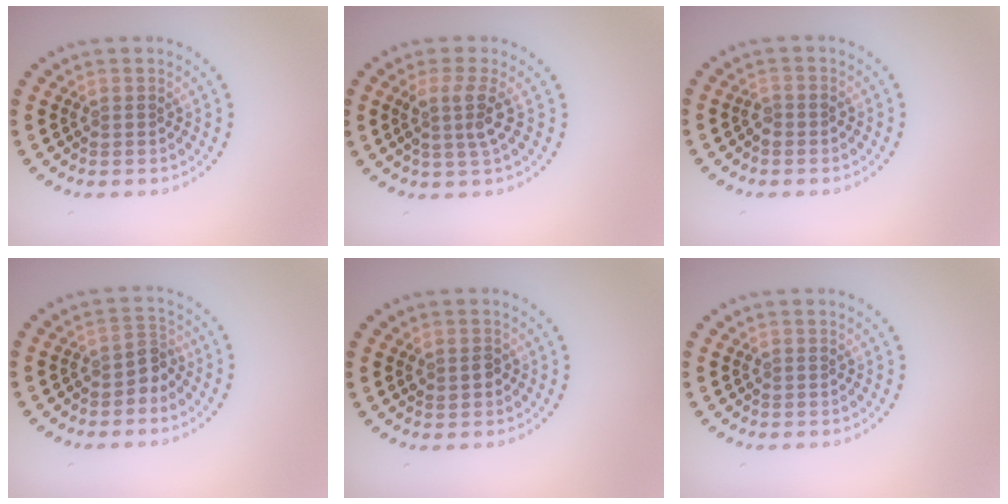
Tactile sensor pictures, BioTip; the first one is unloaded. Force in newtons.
{"total": 2.7, "press": 2.0, "slide": 1.8}
{"total": 0.9, "press": 0.9, "slide": 0.2}
{"total": 2.0, "press": 1.6, "slide": 1.3}
{"total": 1.2, "press": 1.2, "slide": 0.0}
{"total": 0.0}